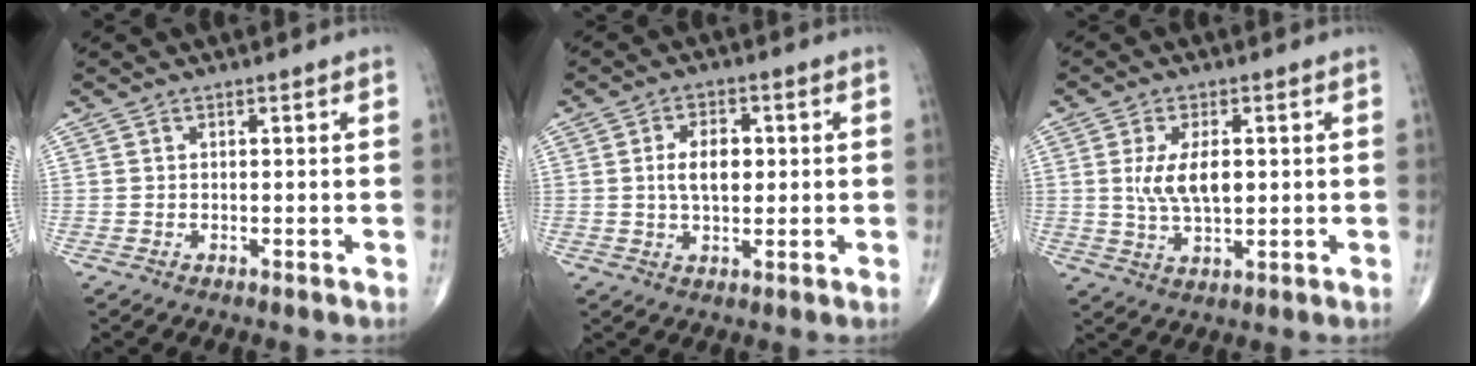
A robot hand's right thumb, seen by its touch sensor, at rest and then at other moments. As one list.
[{"total": 6.5, "force": [0.7, 3.8, 5.2], "torque": [-0.076, 0.003, 0.009]}, {"total": 7.7, "force": [0.9, 3.9, 6.6], "torque": [-0.117, -0.007, 0.021]}]